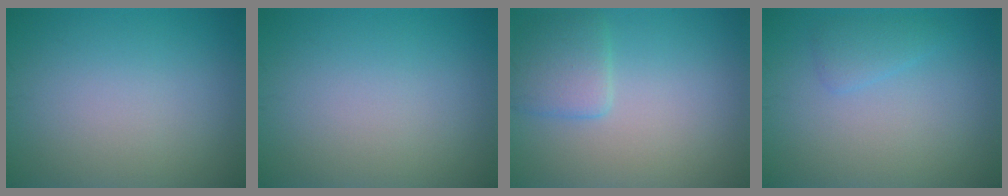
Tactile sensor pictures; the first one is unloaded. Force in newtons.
{"total": 0.0}
{"total": 2.7, "press": 2.7, "slide": 0.2}
{"total": 1.4, "press": 1.4, "slide": 0.2}